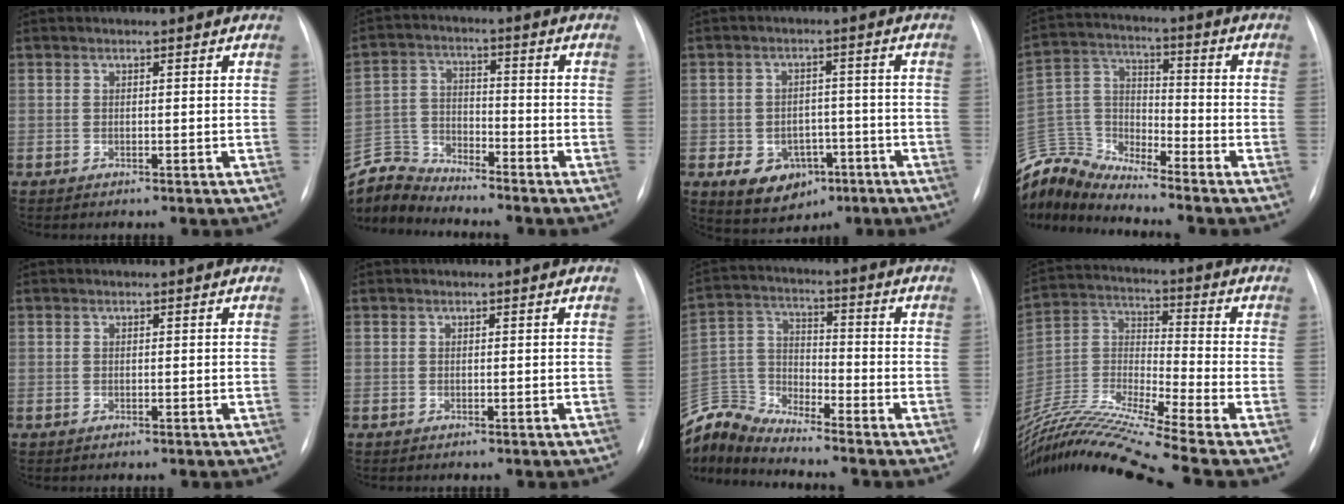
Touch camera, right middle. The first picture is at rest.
{"total": 7.8, "force": [-7.8, -0.1, -0.5], "torque": [0.004, 0.007, -0.153]}
{"total": 8.1, "force": [-3.7, 6.1, 4.1], "torque": [-0.065, 0.011, -0.046]}
{"total": 11.3, "force": [-11.3, 0.2, 0.7], "torque": [-0.023, 0.039, -0.226]}
{"total": 0.0}
{"total": 0.0}
{"total": 9.5, "force": [-9.5, -0.6, -0.4], "torque": [-0.006, 0.031, -0.193]}
{"total": 21.7, "force": [-18.5, -1.9, 11.2], "torque": [-0.253, -0.015, -0.345]}